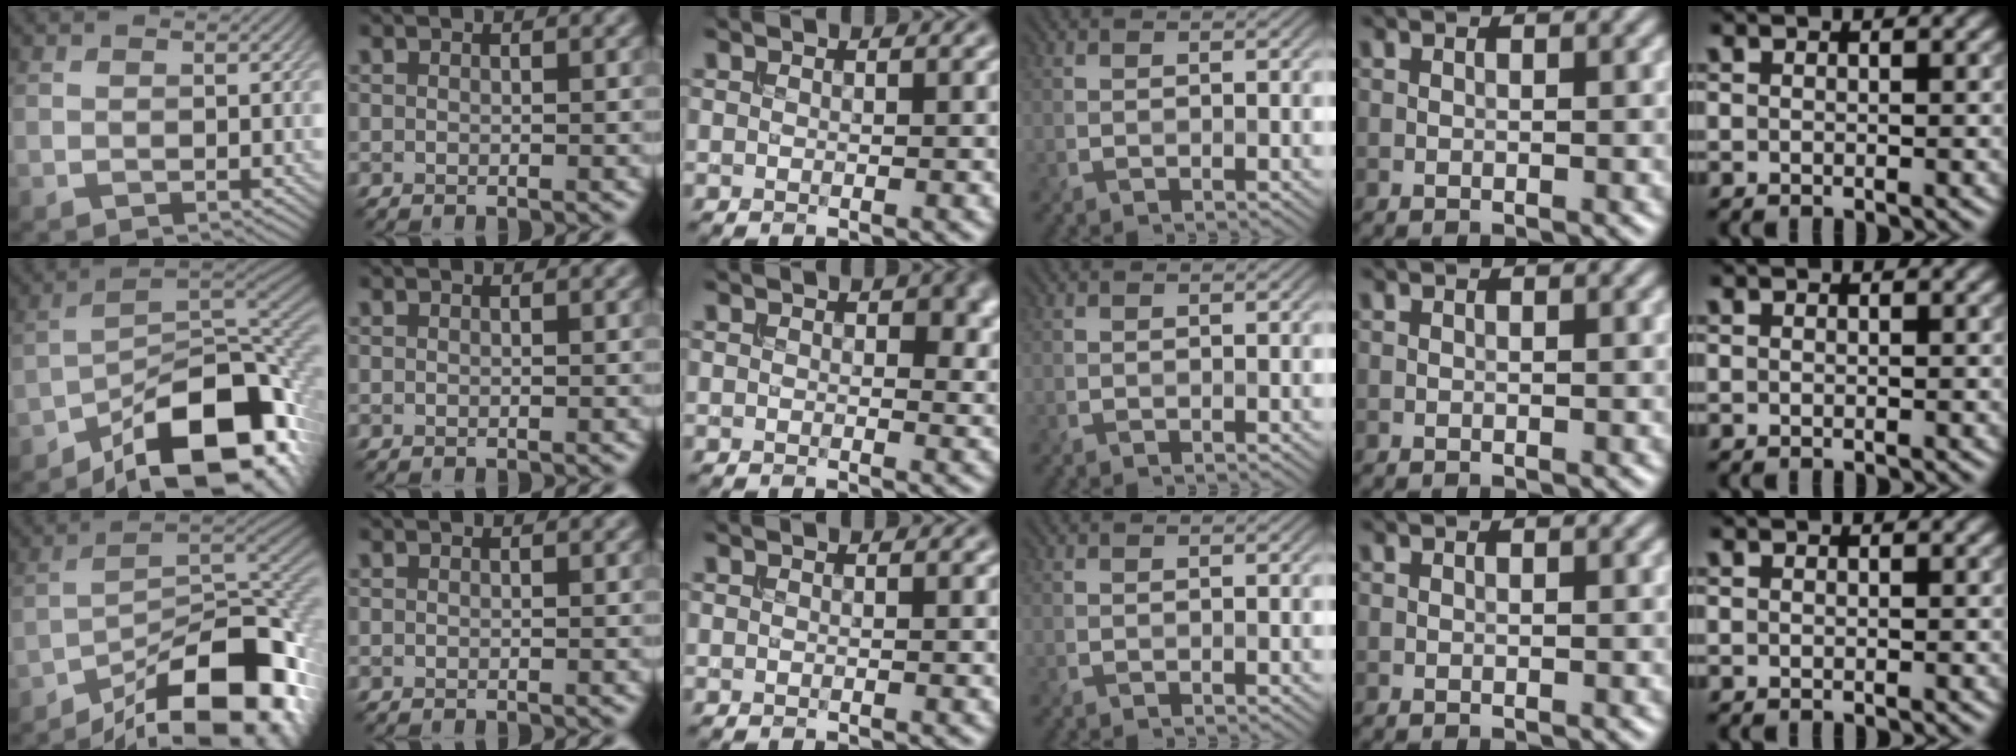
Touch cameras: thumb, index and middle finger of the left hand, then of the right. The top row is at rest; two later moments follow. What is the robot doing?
{"motion": "extract", "object": "bucket"}